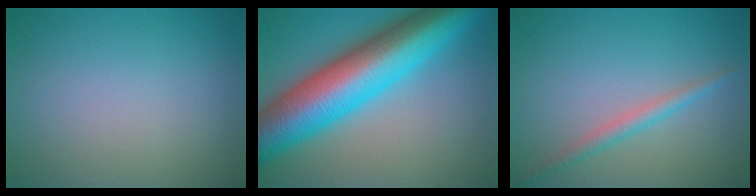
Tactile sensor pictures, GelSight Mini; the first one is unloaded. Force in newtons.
{"total": 14.3, "press": 14.3, "slide": 0.3}
{"total": 2.0, "press": 2.0, "slide": 0.1}